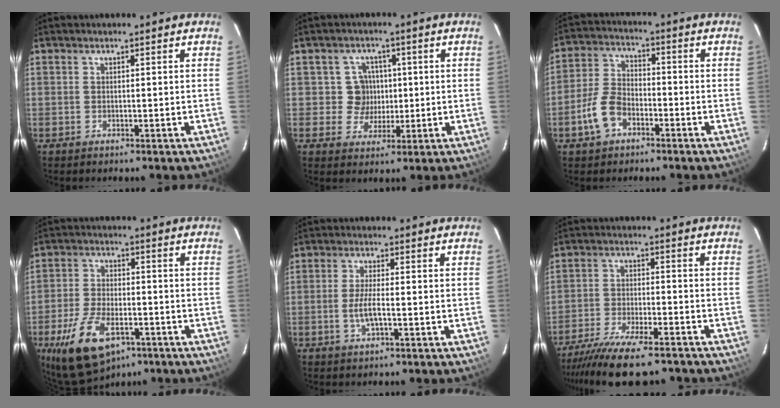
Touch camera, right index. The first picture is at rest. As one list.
[{"total": 5.4, "force": [0.3, 5.4, 0.4], "torque": [-0.005, 0.012, 0.007]}, {"total": 8.1, "force": [-4.0, 5.0, 5.0], "torque": [-0.112, 0.015, -0.077]}, {"total": 13.3, "force": [-7.3, 6.6, 9.0], "torque": [-0.191, -0.018, -0.125]}, {"total": 4.3, "force": [-1.3, 0.9, 4.0], "torque": [-0.082, -0.004, -0.023]}, {"total": 14.6, "force": [-12.4, 2.9, 7.1], "torque": [-0.155, -0.026, -0.204]}]